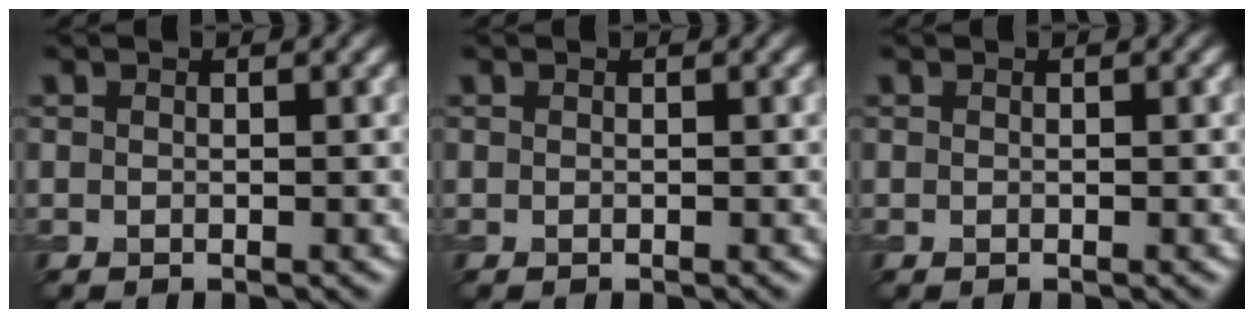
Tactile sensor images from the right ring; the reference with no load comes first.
{"total": 0.0}
{"total": 0.0}